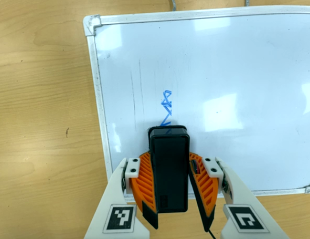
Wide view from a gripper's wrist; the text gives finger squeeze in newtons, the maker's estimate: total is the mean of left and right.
{"total": 9.7, "left": 9.8, "right": 9.6}